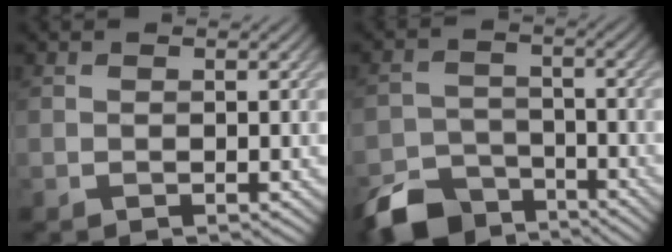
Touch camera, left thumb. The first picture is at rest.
{"total": 8.3, "force": [-6.4, 4.1, 3.2], "torque": [-0.065, -0.014, -0.120]}